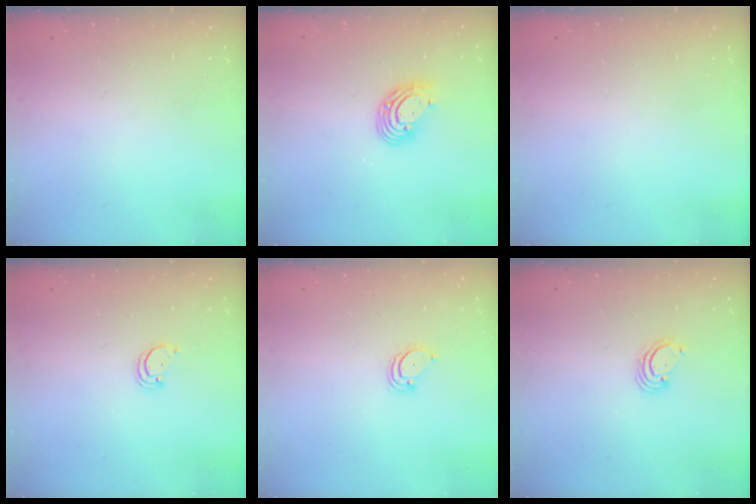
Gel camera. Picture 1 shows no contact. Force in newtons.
{"total": 9.6, "press": 9.4, "slide": 1.9}
{"total": 0.0}
{"total": 1.5, "press": 1.5, "slide": 0.1}
{"total": 3.9, "press": 3.9, "slide": 0.2}
{"total": 2.7, "press": 2.7, "slide": 0.3}